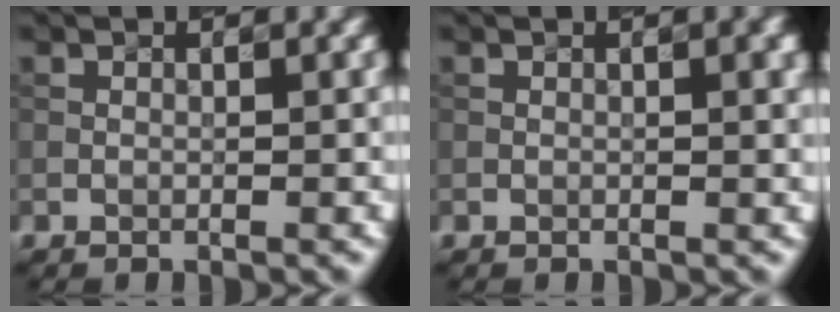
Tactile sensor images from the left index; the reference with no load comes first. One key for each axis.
{"total": 2.2, "fx": 0.6, "fy": 0.7, "fz": 2.1, "tx": -0.018, "ty": 0.005, "tz": 0.007}